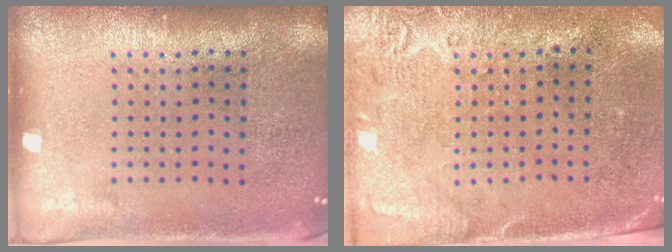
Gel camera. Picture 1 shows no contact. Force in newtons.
{"total": 2.8, "press": 2.3, "slide": 1.5}